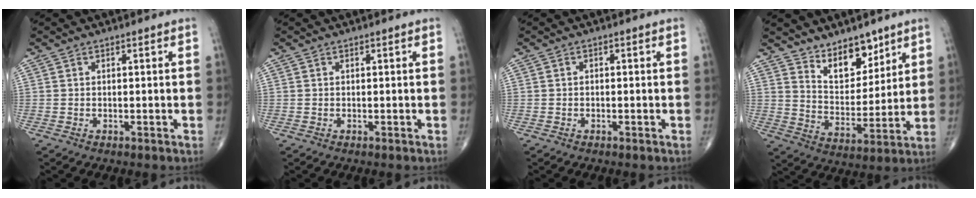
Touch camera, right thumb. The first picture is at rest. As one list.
[{"total": 0.0}, {"total": 0.0}, {"total": 10.1, "force": [7.5, 4.9, 4.6], "torque": [-0.042, -0.062, 0.139]}]